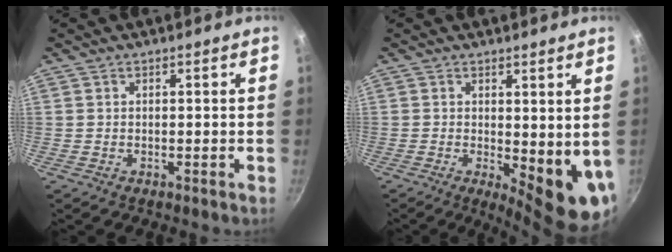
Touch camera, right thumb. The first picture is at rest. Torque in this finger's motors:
{"motor_torque": [0.17, 1.10, 0.01, -0.07, 0.28]}